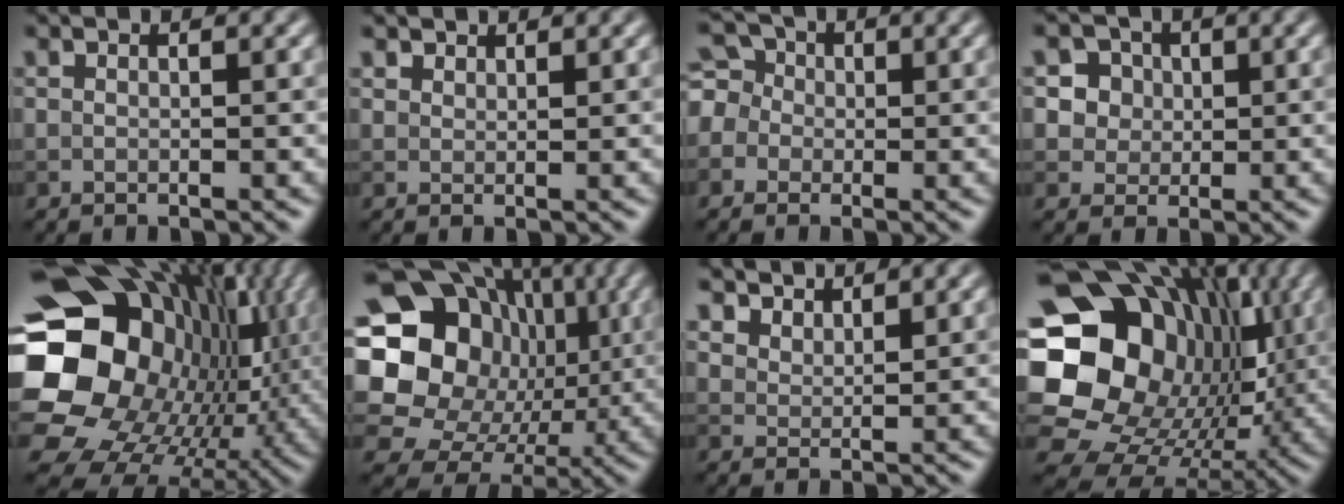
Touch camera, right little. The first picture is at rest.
{"total": 1.7, "force": [1.6, 0.7, 0.2], "torque": [-0.010, -0.004, 0.036]}
{"total": 4.3, "force": [-0.1, 4.0, 1.5], "torque": [-0.027, 0.028, -0.029]}
{"total": 5.3, "force": [2.3, 4.4, 1.9], "torque": [-0.028, 0.010, 0.032]}
{"total": 21.8, "force": [0.5, 18.3, 11.8], "torque": [-0.228, -0.034, -0.009]}
{"total": 18.5, "force": [2.5, 15.9, 9.0], "torque": [-0.188, 0.022, 0.039]}
{"total": 4.1, "force": [3.8, 1.4, 0.9], "torque": [-0.032, -0.014, 0.083]}
{"total": 19.9, "force": [2.6, 17.0, 9.9], "torque": [-0.196, -0.006, 0.049]}